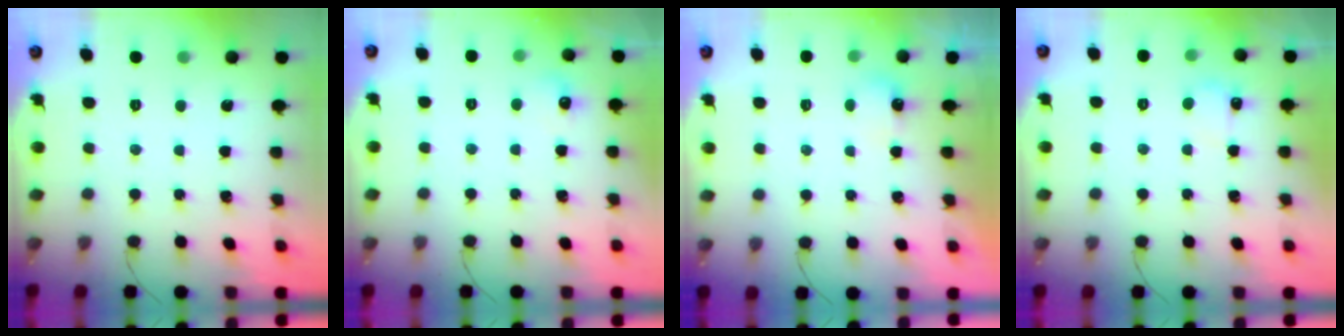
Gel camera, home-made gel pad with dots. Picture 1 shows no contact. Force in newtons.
{"total": 4.6, "press": 4.4, "slide": 1.3}
{"total": 3.0, "press": 2.9, "slide": 1.0}
{"total": 3.2, "press": 3.0, "slide": 1.0}